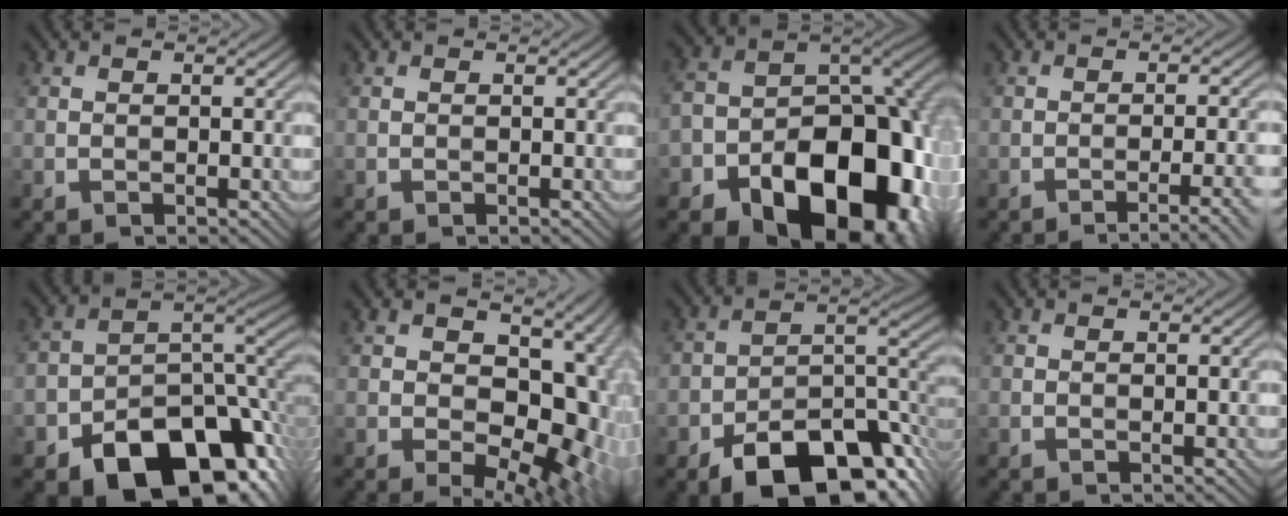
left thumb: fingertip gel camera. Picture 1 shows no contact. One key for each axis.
{"total": 0.0}
{"total": 21.9, "fx": -10.3, "fy": 15.0, "fz": 12.2, "tx": -0.185, "ty": -0.035, "tz": -0.148}
{"total": 5.5, "fx": -2.7, "fy": 1.0, "fz": 4.7, "tx": -0.064, "ty": 0.010, "tz": -0.041}
{"total": 16.7, "fx": -9.4, "fy": 10.0, "fz": 9.5, "tx": -0.139, "ty": -0.040, "tz": -0.152}
{"total": 14.1, "fx": -0.9, "fy": 8.8, "fz": 11.0, "tx": -0.142, "ty": -0.017, "tz": 0.001}
{"total": 14.8, "fx": -8.9, "fy": 7.6, "fz": 9.1, "tx": -0.137, "ty": -0.017, "tz": -0.153}
{"total": 0.0}